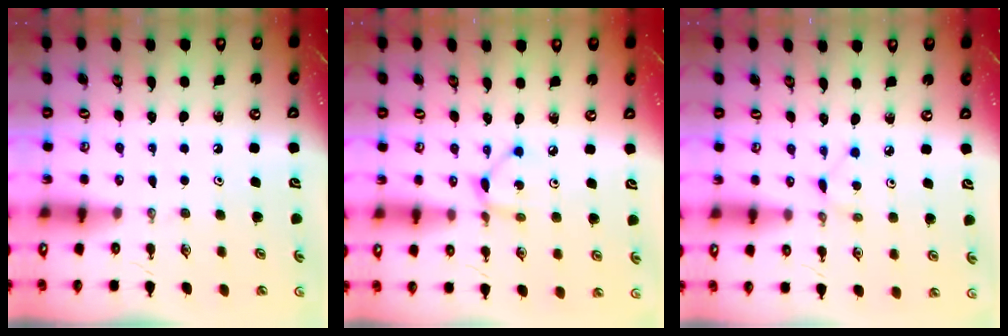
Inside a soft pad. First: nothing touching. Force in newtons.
{"total": 3.8, "press": 3.8, "slide": 0.0}
{"total": 2.9, "press": 2.9, "slide": 0.3}